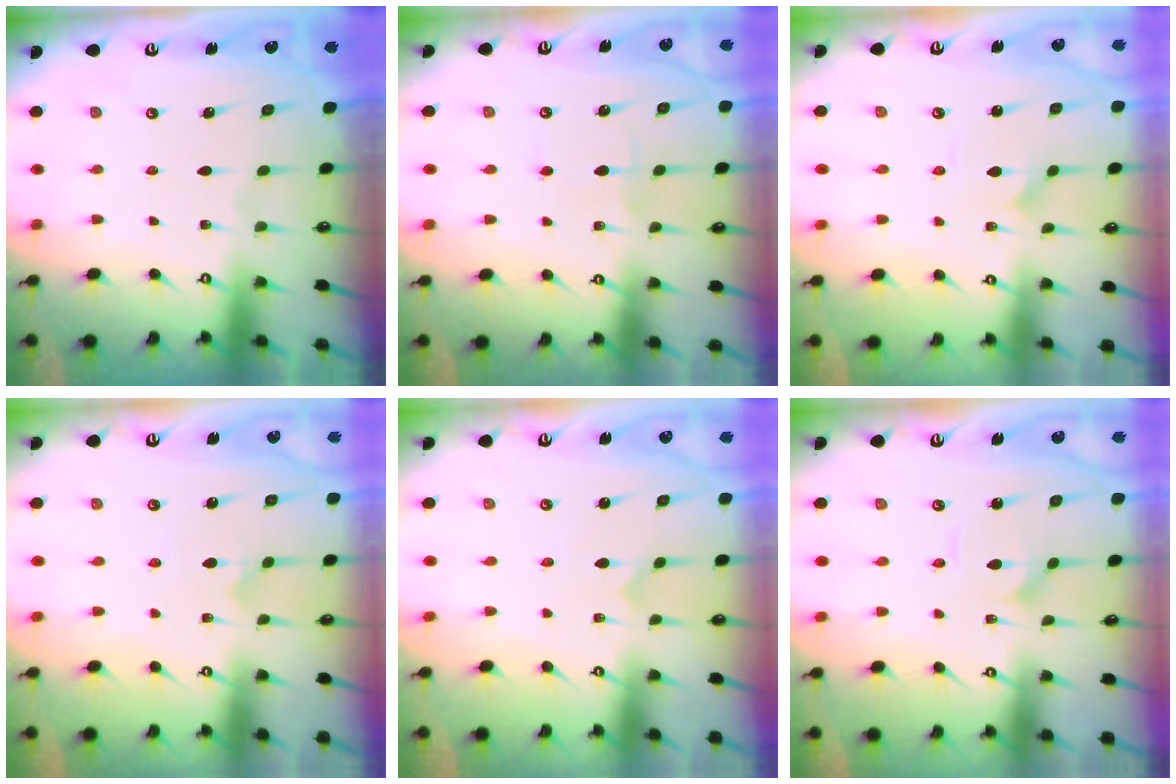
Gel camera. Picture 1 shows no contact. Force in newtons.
{"total": 3.3, "press": 3.3, "slide": 0.2}
{"total": 2.3, "press": 2.3, "slide": 0.1}
{"total": 4.9, "press": 4.8, "slide": 0.4}
{"total": 0.0}
{"total": 2.0, "press": 2.0, "slide": 0.3}